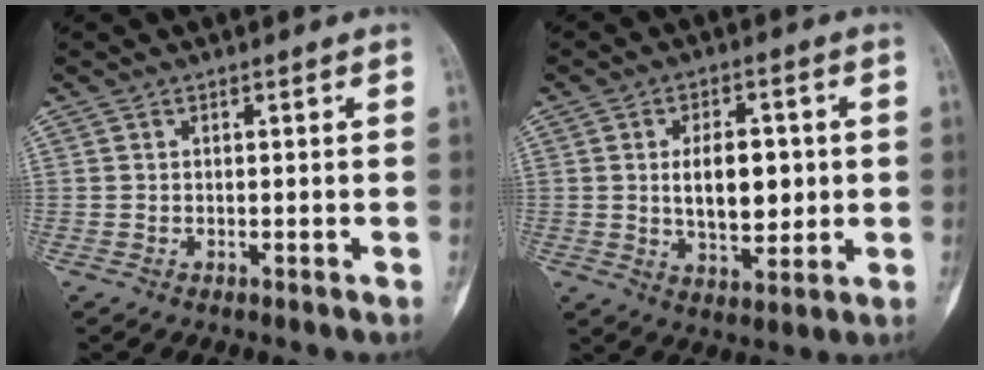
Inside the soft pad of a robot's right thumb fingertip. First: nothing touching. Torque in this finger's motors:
{"motor_torque": [0.07, 1.20, 0.21, -0.17, 0.29]}